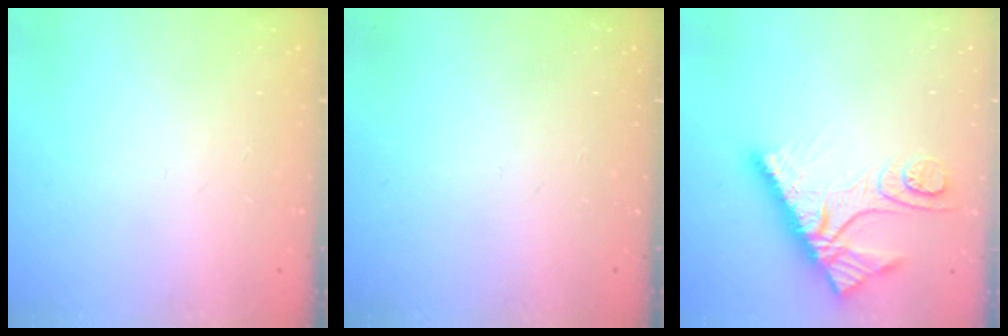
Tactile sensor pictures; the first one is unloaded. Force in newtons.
{"total": 0.0}
{"total": 11.8, "press": 11.7, "slide": 1.3}